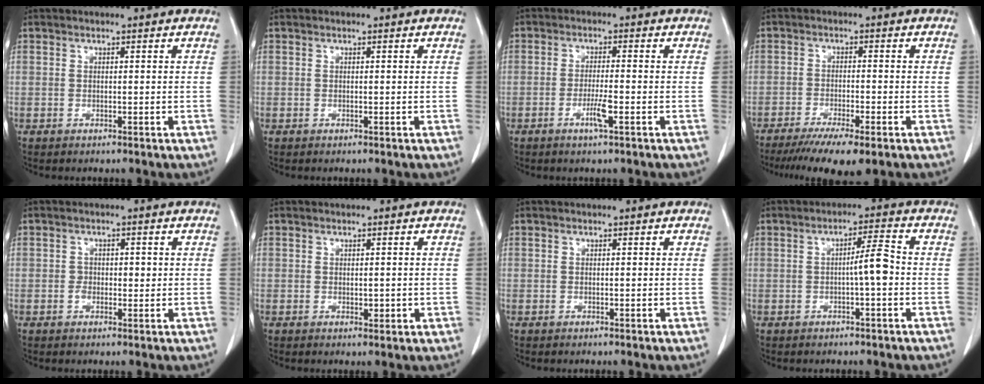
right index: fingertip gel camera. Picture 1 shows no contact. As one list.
[{"total": 0.0}, {"total": 3.4, "force": [-1.5, 0.0, 3.0], "torque": [-0.059, -0.004, -0.027]}, {"total": 8.6, "force": [-6.1, 0.7, 6.0], "torque": [-0.094, -0.019, -0.096]}, {"total": 2.1, "force": [0.0, 1.7, 1.3], "torque": [-0.020, 0.007, 0.002]}, {"total": 1.5, "force": [-0.2, 0.8, 1.3], "torque": [-0.014, -0.002, 0.003]}, {"total": 0.0}, {"total": 4.1, "force": [-0.7, 0.1, 4.1], "torque": [-0.061, 0.007, -0.012]}]